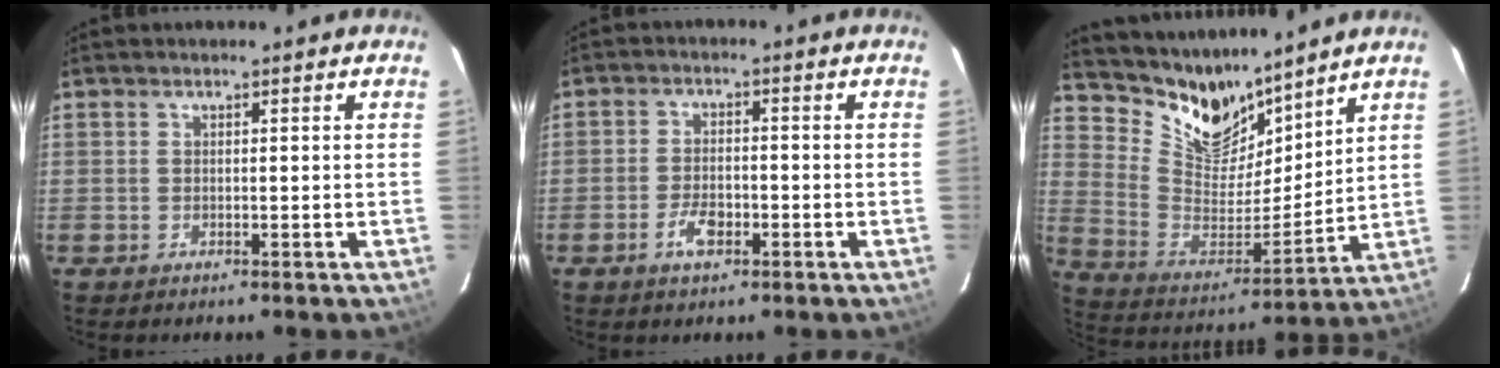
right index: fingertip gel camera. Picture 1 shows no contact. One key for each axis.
{"total": 4.8, "fx": -2.3, "fy": 2.4, "fz": 3.4, "tx": -0.072, "ty": 0.001, "tz": -0.039}
{"total": 13.9, "fx": 11.8, "fy": 5.7, "fz": 4.5, "tx": -0.104, "ty": -0.020, "tz": 0.228}